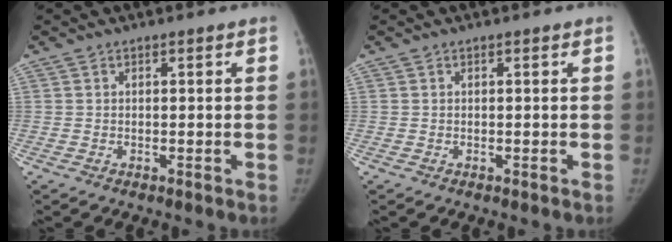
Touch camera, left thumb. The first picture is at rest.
{"total": 0.0}